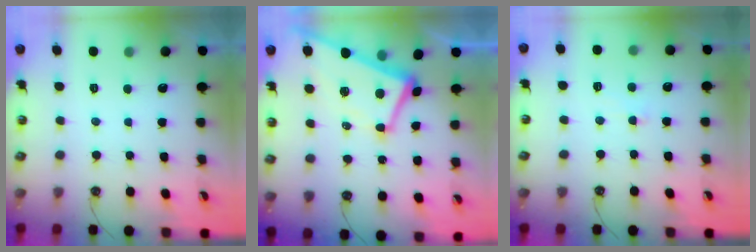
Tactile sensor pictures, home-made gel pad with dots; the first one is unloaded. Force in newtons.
{"total": 2.0, "press": 1.7, "slide": 1.1}
{"total": 1.2, "press": 1.0, "slide": 0.6}